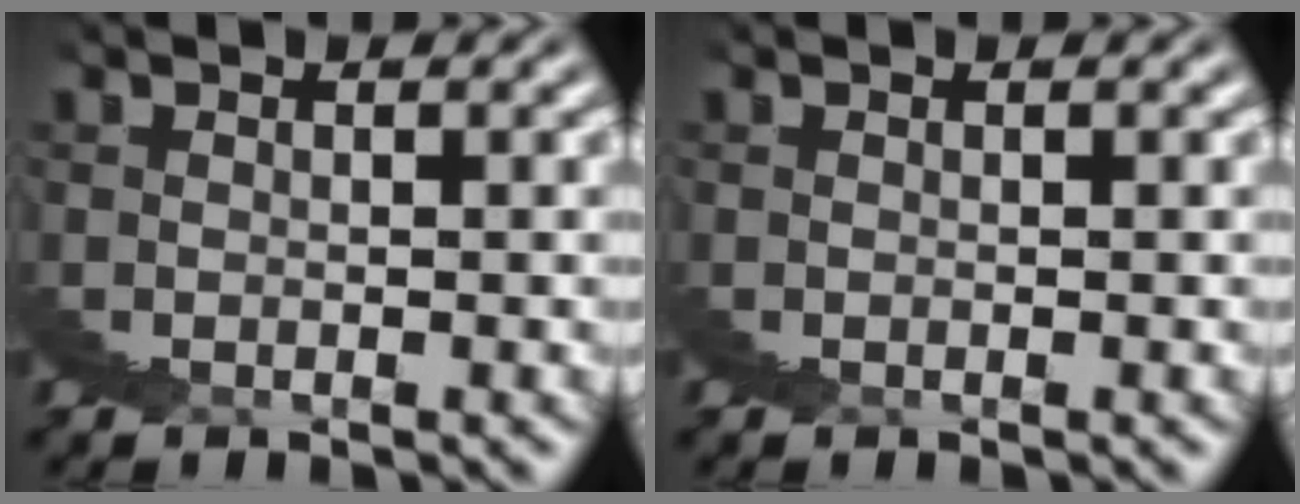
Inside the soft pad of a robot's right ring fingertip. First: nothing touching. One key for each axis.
{"total": 0.0}